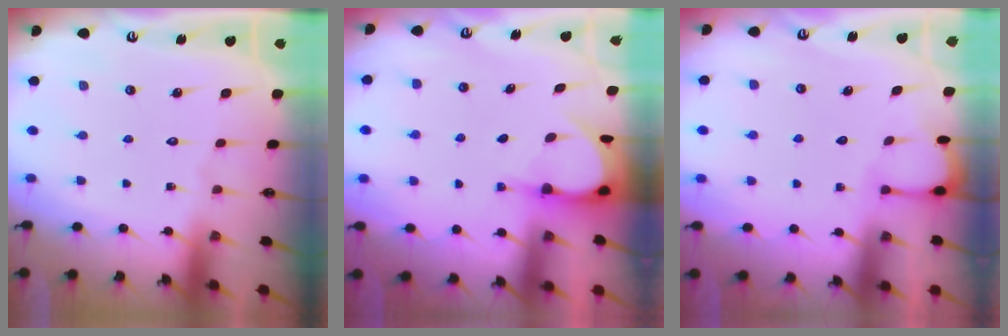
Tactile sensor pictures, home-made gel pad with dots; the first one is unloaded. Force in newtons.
{"total": 3.9, "press": 3.9, "slide": 0.3}
{"total": 1.7, "press": 1.7, "slide": 0.1}